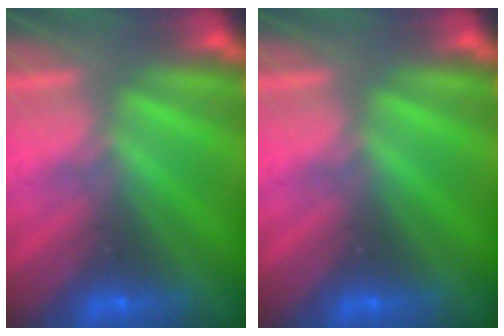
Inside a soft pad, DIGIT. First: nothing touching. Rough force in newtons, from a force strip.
{"total": 0.0}